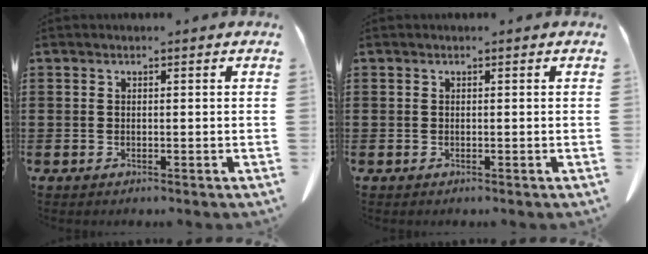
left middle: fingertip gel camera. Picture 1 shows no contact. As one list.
[{"total": 0.0}]